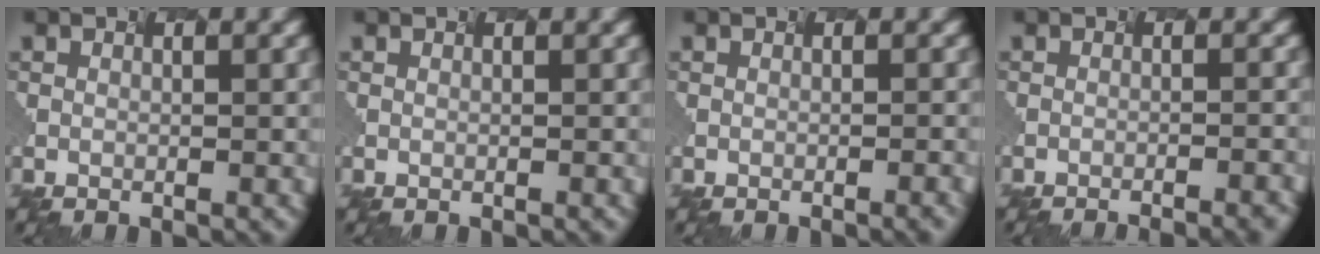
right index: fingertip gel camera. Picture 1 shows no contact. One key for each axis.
{"total": 0.0}
{"total": 1.8, "fx": -0.3, "fy": 0.9, "fz": 1.6, "tx": 0.005, "ty": 0.011, "tz": -0.009}
{"total": 4.1, "fx": -2.3, "fy": 1.5, "fz": 3.0, "tx": 0.008, "ty": 0.010, "tz": -0.011}